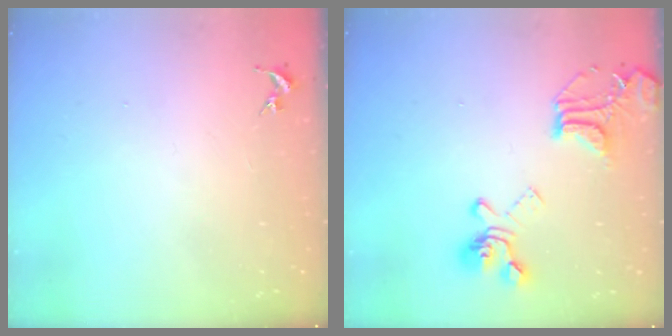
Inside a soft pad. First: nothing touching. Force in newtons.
{"total": 18.4, "press": 18.3, "slide": 1.9}